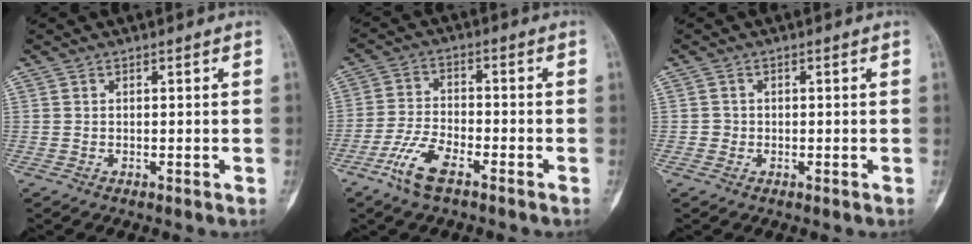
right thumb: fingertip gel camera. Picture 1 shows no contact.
{"total": 7.6, "force": [-4.8, 2.6, 5.3], "torque": [-0.116, 0.017, -0.096]}
{"total": 1.1, "force": [-0.2, 1.1, 0.0], "torque": [0.006, 0.006, -0.005]}